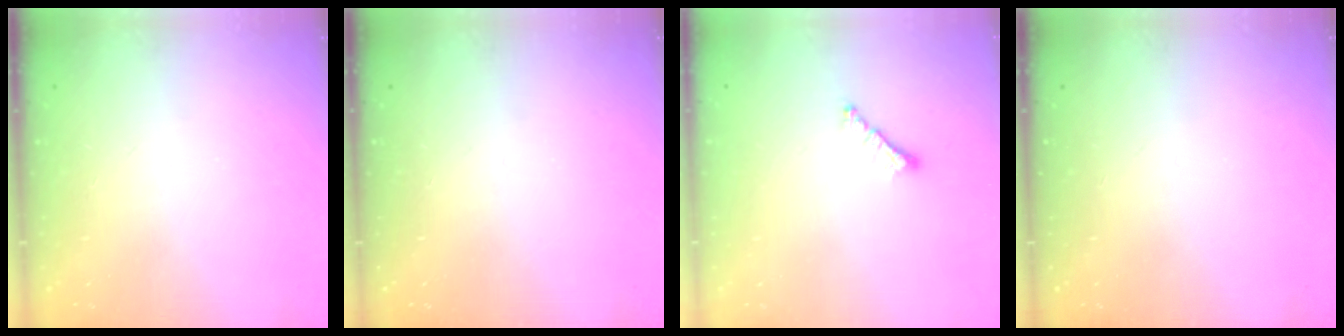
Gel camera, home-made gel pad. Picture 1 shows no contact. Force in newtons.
{"total": 0.0}
{"total": 1.8, "press": 1.7, "slide": 0.5}
{"total": 0.0}